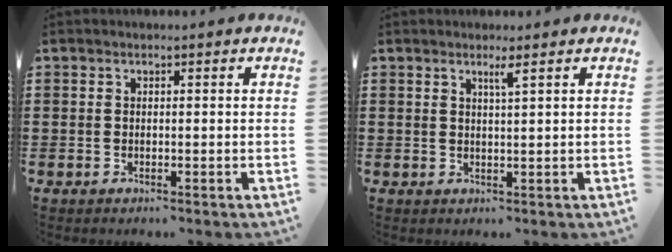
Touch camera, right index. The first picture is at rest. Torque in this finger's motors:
{"motor_torque": [0.01, -0.01, 0.00, 0.02]}